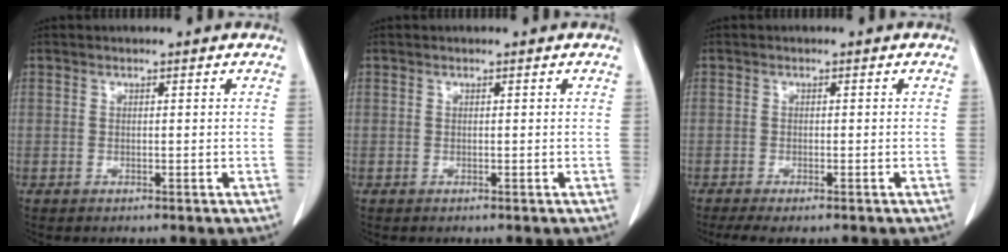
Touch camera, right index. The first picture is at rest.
{"total": 0.0}
{"total": 4.3, "force": [-3.3, 0.7, 2.6], "torque": [-0.041, -0.011, -0.049]}